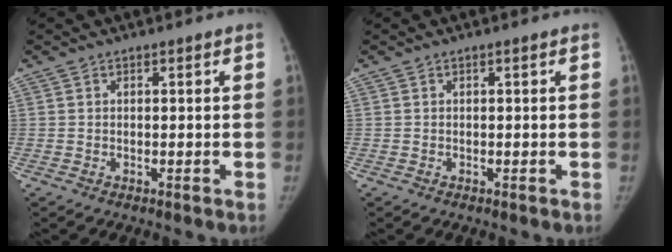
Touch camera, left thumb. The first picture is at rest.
{"total": 0.0}